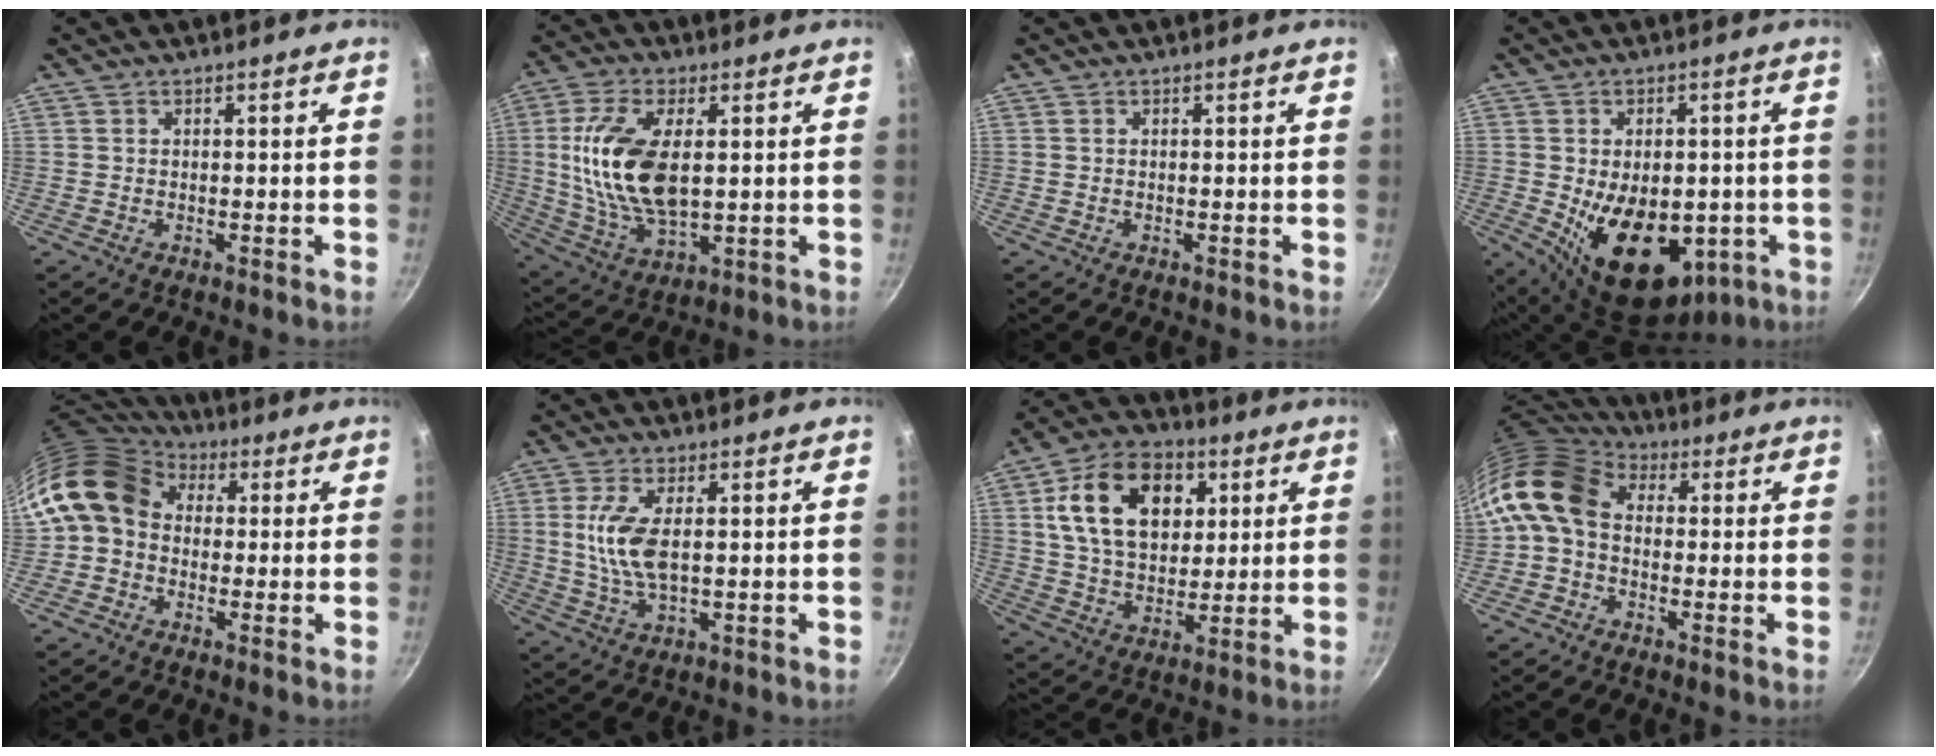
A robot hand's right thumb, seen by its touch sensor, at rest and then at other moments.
{"total": 16.5, "force": [2.2, 8.4, 14.0], "torque": [-0.269, -0.006, 0.047]}
{"total": 0.0}
{"total": 17.0, "force": [-3.2, 10.8, 12.7], "torque": [-0.165, -0.013, -0.024]}
{"total": 12.0, "force": [1.7, 9.9, 6.7], "torque": [-0.103, 0.023, 0.008]}
{"total": 8.7, "force": [1.1, 3.8, 7.7], "torque": [-0.159, -0.003, 0.022]}
{"total": 18.8, "force": [5.8, 12.8, 12.6], "torque": [-0.186, -0.001, 0.091]}
{"total": 11.6, "force": [0.1, 8.7, 7.6], "torque": [-0.135, 0.027, -0.021]}